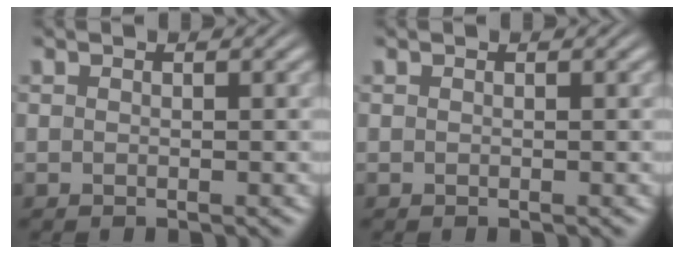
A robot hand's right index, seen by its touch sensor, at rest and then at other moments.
{"total": 0.0}